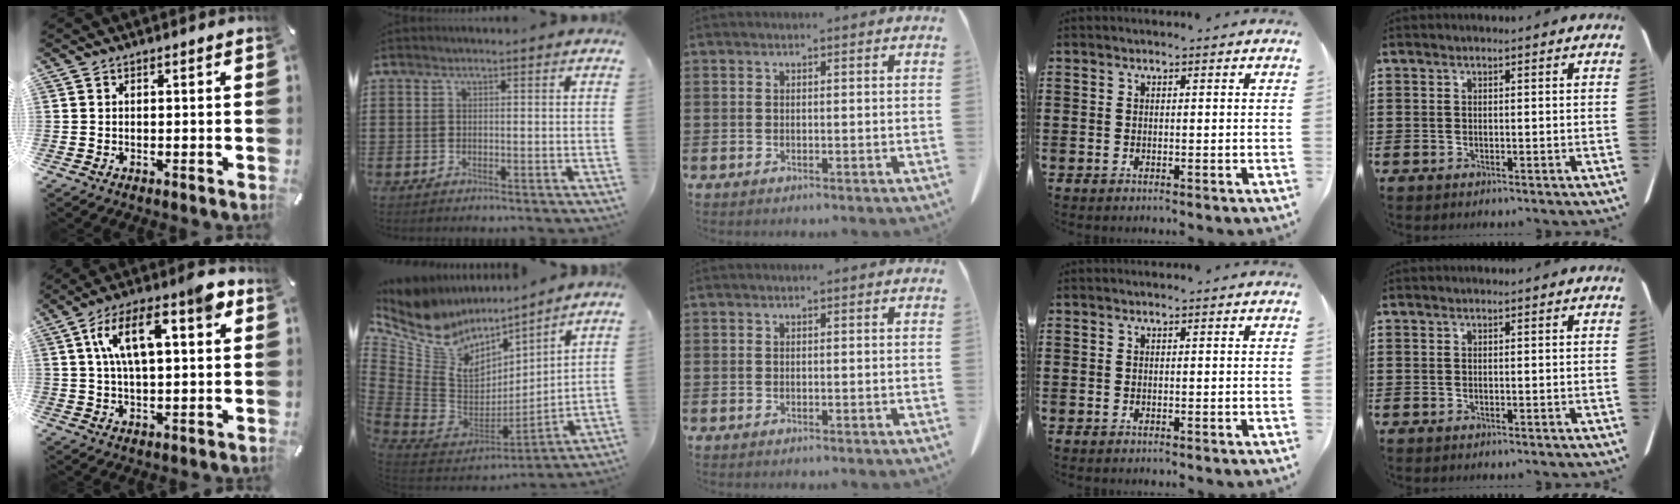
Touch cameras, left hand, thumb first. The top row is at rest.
{"thumb": {"total": 14.0, "force": [5.1, 6.4, 11.4], "torque": [-0.190, 0.009, 0.087]}, "index": {"total": 9.0, "force": [5.8, 6.2, 3.1], "torque": [-0.120, -0.059, 0.103]}}